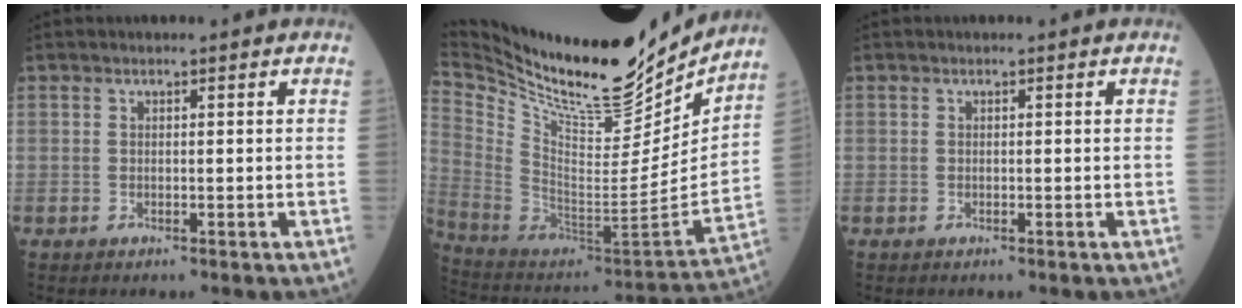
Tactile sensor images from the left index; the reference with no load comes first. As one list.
[{"total": 27.2, "force": [23.3, 5.3, 12.9], "torque": [-0.238, -0.052, 0.374]}, {"total": 0.0}]